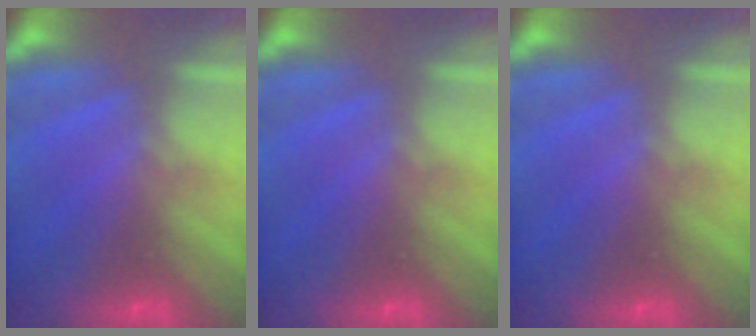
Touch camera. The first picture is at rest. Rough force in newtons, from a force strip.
{"total": 0.0}
{"total": 0.0}